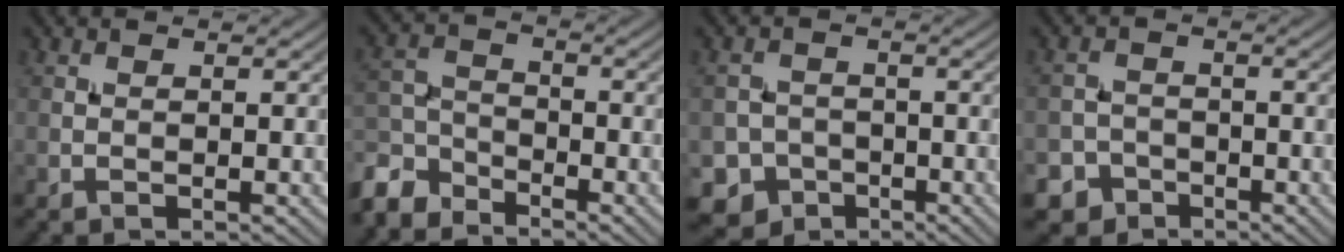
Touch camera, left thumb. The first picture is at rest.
{"total": 6.2, "force": [-5.1, 2.8, 2.2], "torque": [-0.054, -0.004, -0.120]}
{"total": 5.8, "force": [-3.3, 4.8, 0.9], "torque": [-0.011, -0.006, -0.070]}
{"total": 3.7, "force": [-2.5, 2.7, 0.4], "torque": [0.003, 0.004, -0.050]}